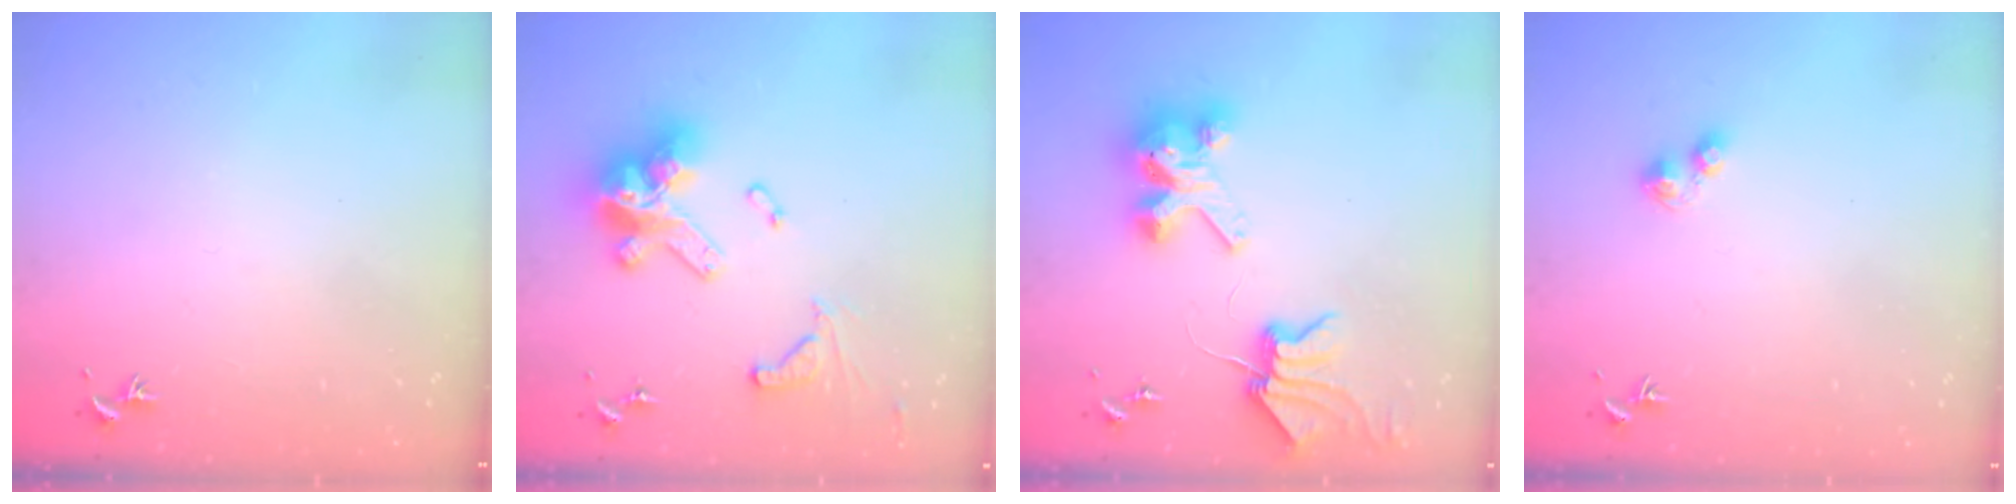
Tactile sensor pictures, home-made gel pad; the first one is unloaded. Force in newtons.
{"total": 20.5, "press": 20.4, "slide": 2.2}
{"total": 9.8, "press": 9.7, "slide": 1.3}
{"total": 3.9, "press": 3.9, "slide": 0.6}